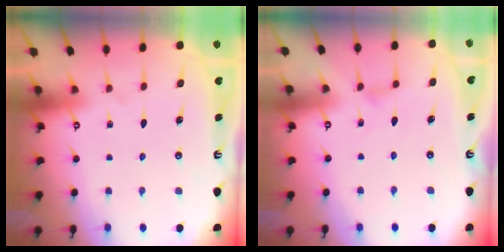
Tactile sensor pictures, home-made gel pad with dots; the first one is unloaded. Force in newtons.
{"total": 0.6, "press": 0.5, "slide": 0.2}